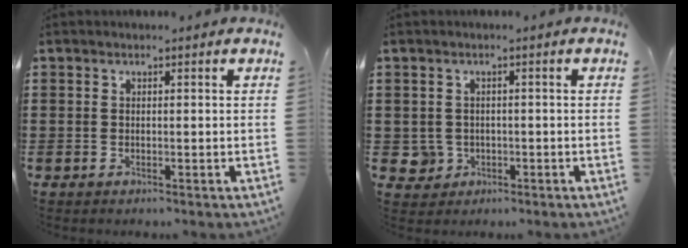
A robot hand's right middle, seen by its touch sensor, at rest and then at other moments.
{"total": 2.2, "force": [-0.3, 2.2, 0.3], "torque": [-0.017, 0.005, -0.010]}